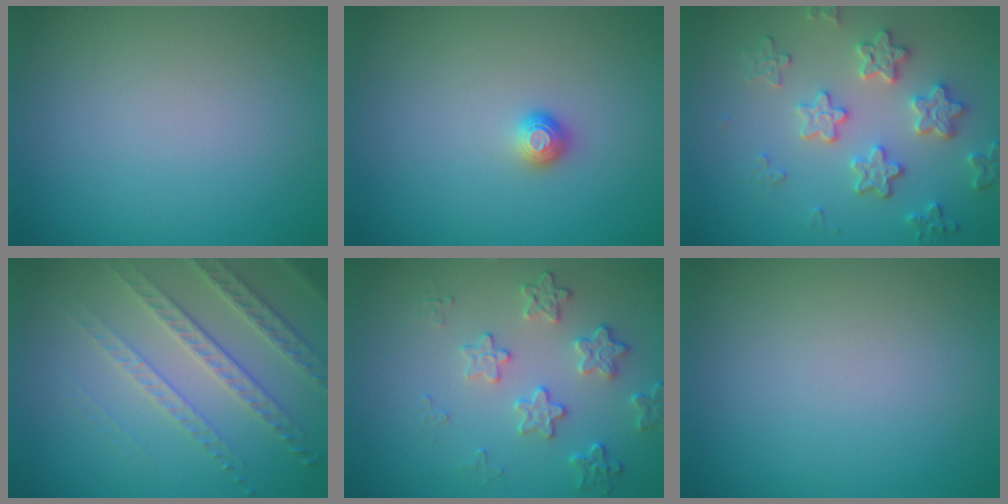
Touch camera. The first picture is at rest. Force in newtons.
{"total": 1.1, "press": 1.0, "slide": 0.4}
{"total": 3.8, "press": 3.8, "slide": 0.7}
{"total": 3.8, "press": 3.4, "slide": 1.5}
{"total": 2.9, "press": 2.3, "slide": 1.8}
{"total": 0.0}